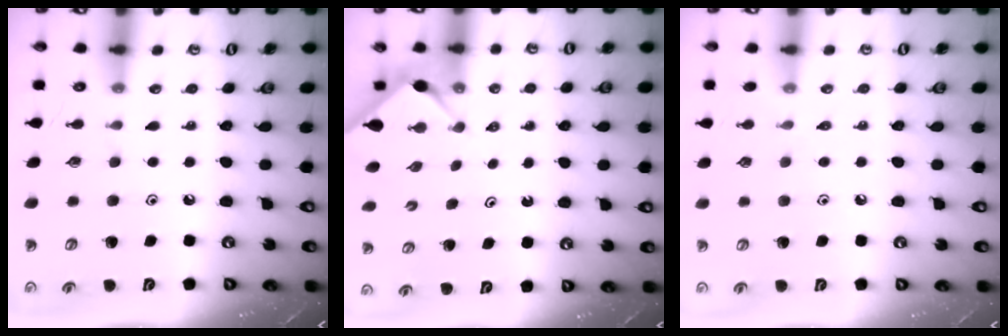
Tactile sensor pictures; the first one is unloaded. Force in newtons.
{"total": 3.0, "press": 3.0, "slide": 0.3}
{"total": 2.5, "press": 2.5, "slide": 0.5}